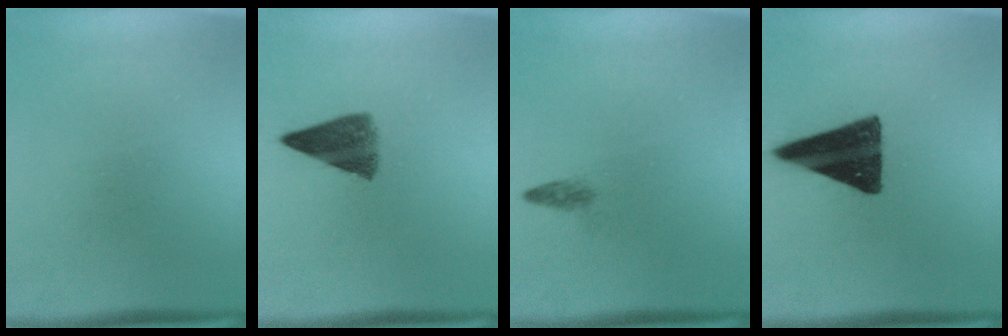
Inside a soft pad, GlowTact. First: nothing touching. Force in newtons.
{"total": 6.8}
{"total": 1.1}
{"total": 15.8}